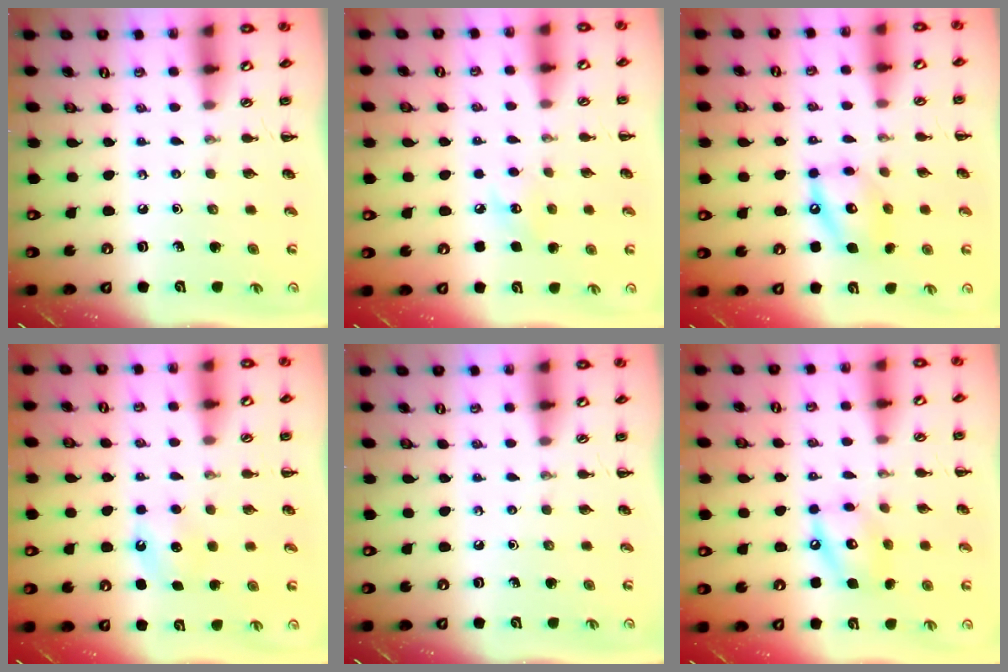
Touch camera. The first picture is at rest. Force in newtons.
{"total": 5.7, "press": 5.7, "slide": 0.8}
{"total": 11.9, "press": 11.7, "slide": 2.3}
{"total": 4.6, "press": 4.5, "slide": 1.3}
{"total": 0.0}
{"total": 11.1, "press": 10.9, "slide": 1.8}